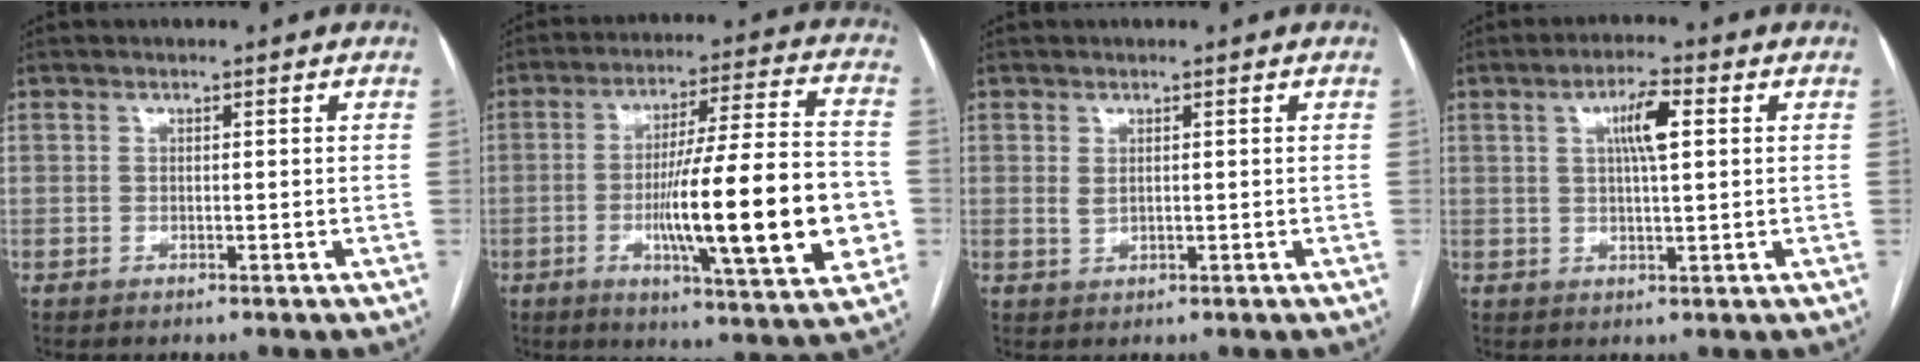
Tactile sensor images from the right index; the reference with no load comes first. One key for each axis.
{"total": 21.2, "fx": -4.1, "fy": 2.0, "fz": 20.7, "tx": -0.293, "ty": 0.002, "tz": -0.057}
{"total": 1.2, "fx": 0.4, "fy": 0.6, "fz": 0.9, "tx": -0.018, "ty": -0.003, "tz": 0.013}
{"total": 5.5, "fx": 1.6, "fy": 0.8, "fz": 5.2, "tx": -0.094, "ty": 0.008, "tz": 0.027}